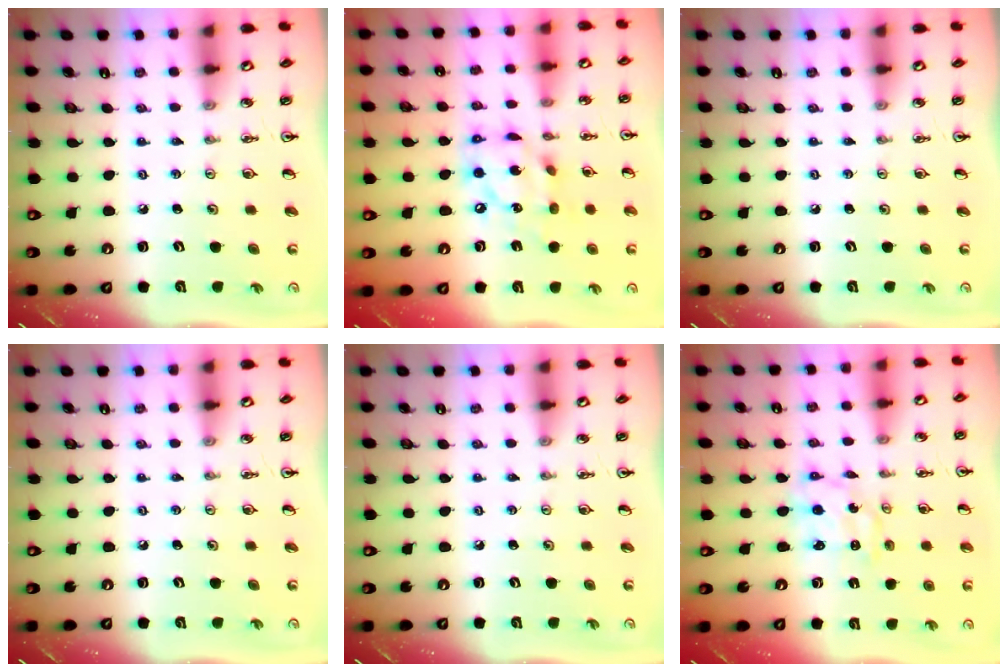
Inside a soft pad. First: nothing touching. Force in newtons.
{"total": 13.7, "press": 13.6, "slide": 1.5}
{"total": 0.0}
{"total": 0.0}
{"total": 0.0}
{"total": 3.6, "press": 3.6, "slide": 0.3}